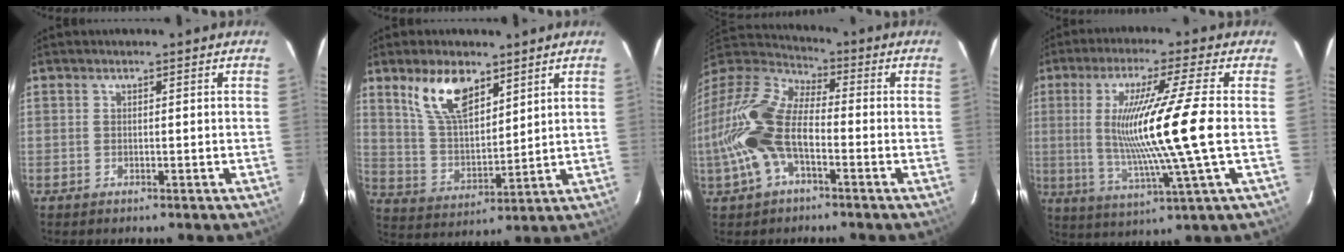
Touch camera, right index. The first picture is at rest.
{"total": 11.2, "force": [7.0, 5.0, 7.2], "torque": [-0.136, 0.010, 0.143]}
{"total": 19.1, "force": [-5.0, 9.3, 16.0], "torque": [-0.333, -0.006, -0.106]}
{"total": 16.1, "force": [0.2, -1.5, 16.1], "torque": [-0.282, -0.021, 0.014]}